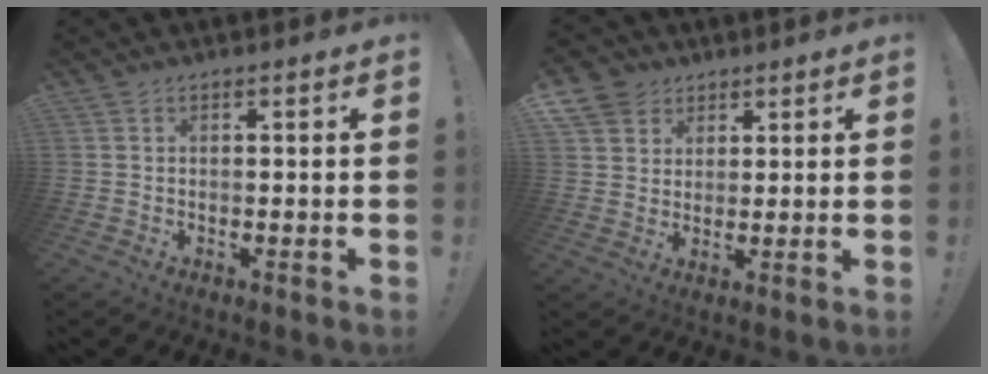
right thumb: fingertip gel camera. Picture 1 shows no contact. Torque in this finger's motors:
{"motor_torque": [1.21, 1.23, 0.05, 0.04, 0.02]}